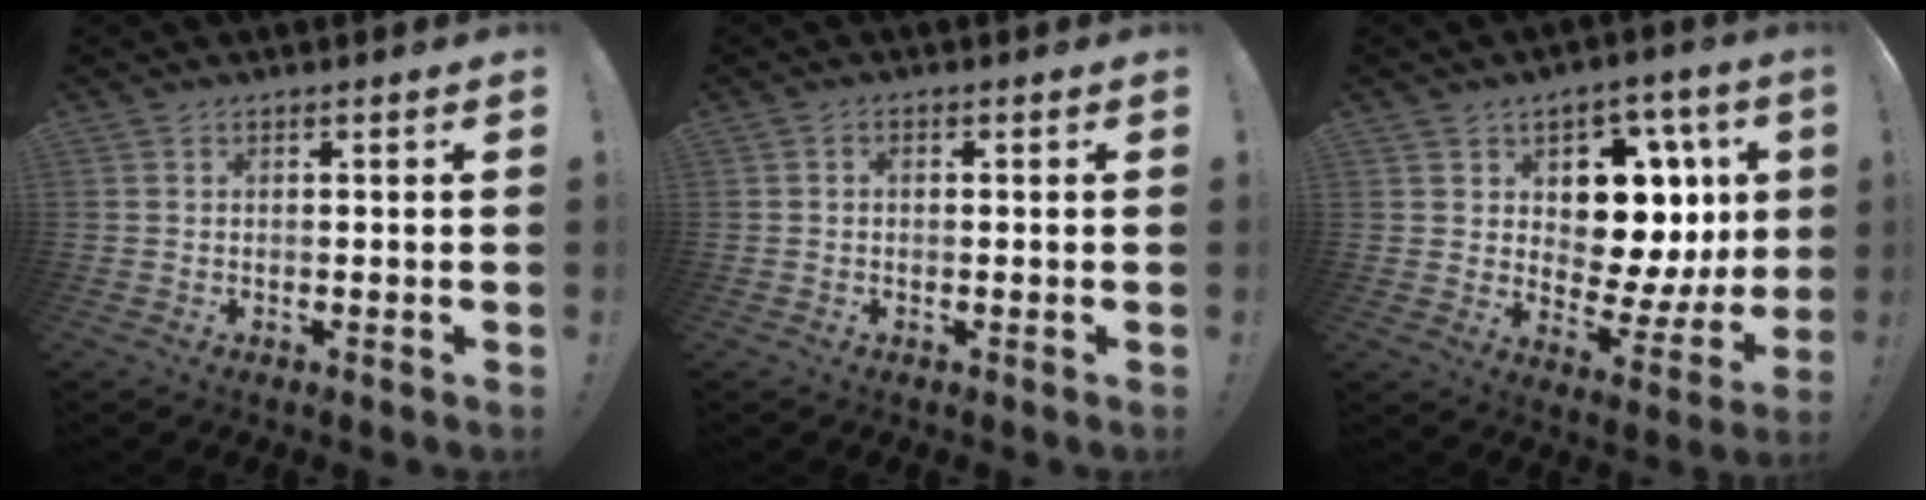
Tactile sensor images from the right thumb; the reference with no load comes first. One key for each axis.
{"total": 1.1, "fx": -0.5, "fy": 0.8, "fz": 0.6, "tx": -0.013, "ty": 0.005, "tz": -0.008}
{"total": 13.8, "fx": 4.5, "fy": 9.4, "fz": 9.0, "tx": -0.114, "ty": -0.033, "tz": 0.087}